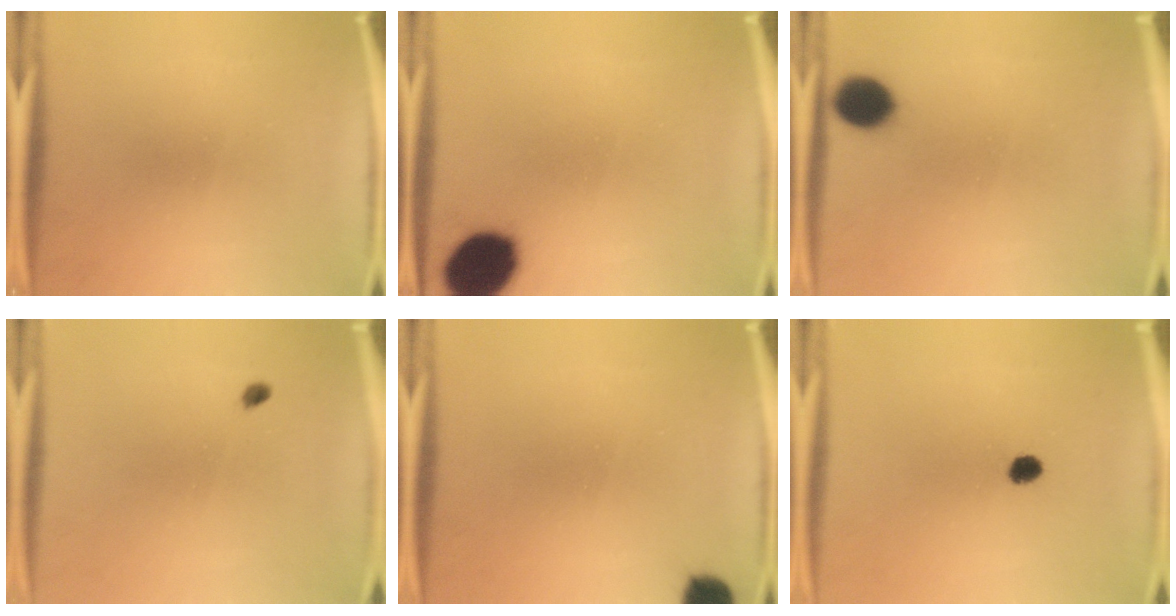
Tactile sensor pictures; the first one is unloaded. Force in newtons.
{"total": 14.4}
{"total": 6.3}
{"total": 1.6}
{"total": 5.1}
{"total": 2.3}